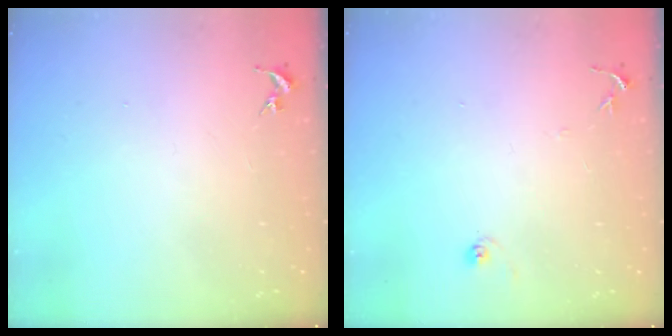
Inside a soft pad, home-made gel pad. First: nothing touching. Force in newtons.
{"total": 6.0, "press": 5.9, "slide": 0.6}